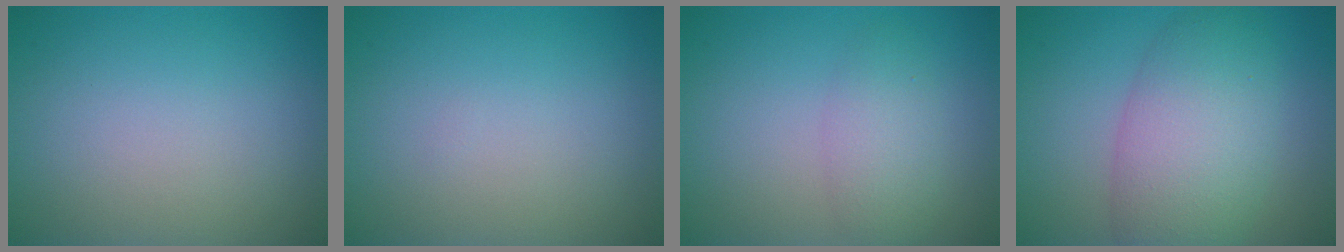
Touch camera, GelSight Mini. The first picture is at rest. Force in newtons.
{"total": 0.0}
{"total": 2.8, "press": 2.8, "slide": 0.2}
{"total": 7.4, "press": 7.4, "slide": 0.3}